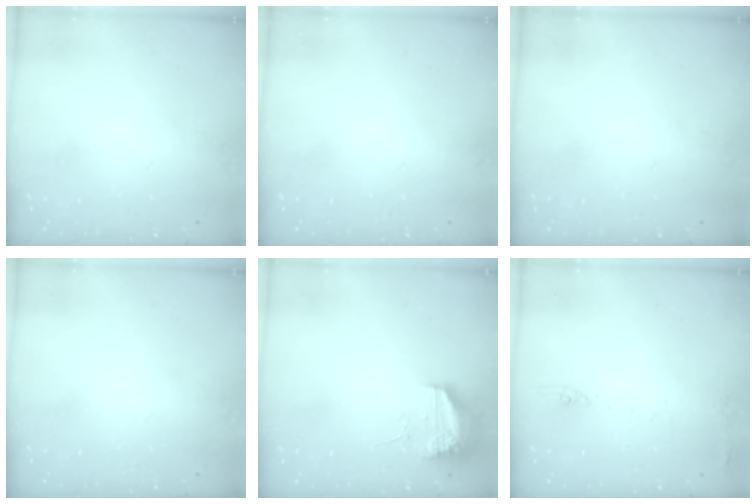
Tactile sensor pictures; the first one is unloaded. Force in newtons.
{"total": 0.0}
{"total": 0.0}
{"total": 0.0}
{"total": 12.0, "press": 10.5, "slide": 5.8}
{"total": 6.5, "press": 6.5, "slide": 0.9}